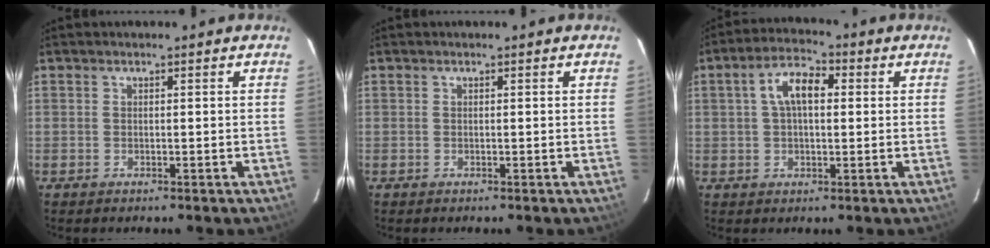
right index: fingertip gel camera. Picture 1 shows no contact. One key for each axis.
{"total": 0.0}
{"total": 7.4, "fx": 1.4, "fy": 3.8, "fz": 6.1, "tx": -0.115, "ty": 0.023, "tz": 0.024}